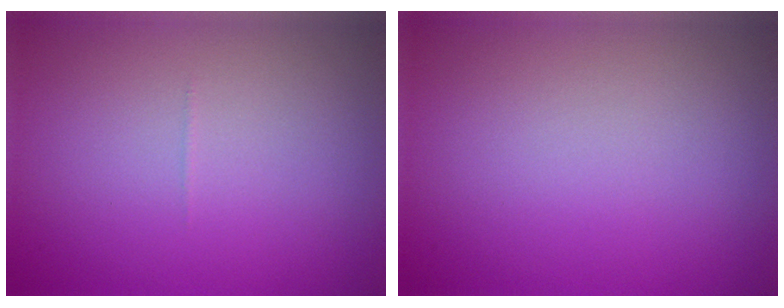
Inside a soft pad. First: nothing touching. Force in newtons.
{"total": 0.0}